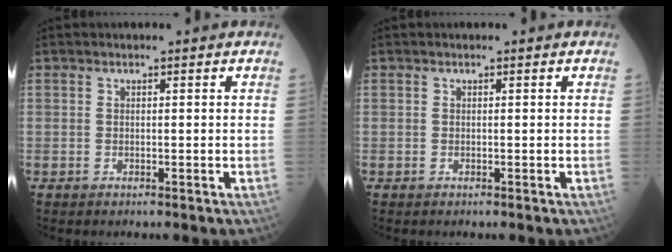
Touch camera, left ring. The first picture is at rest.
{"total": 0.0}